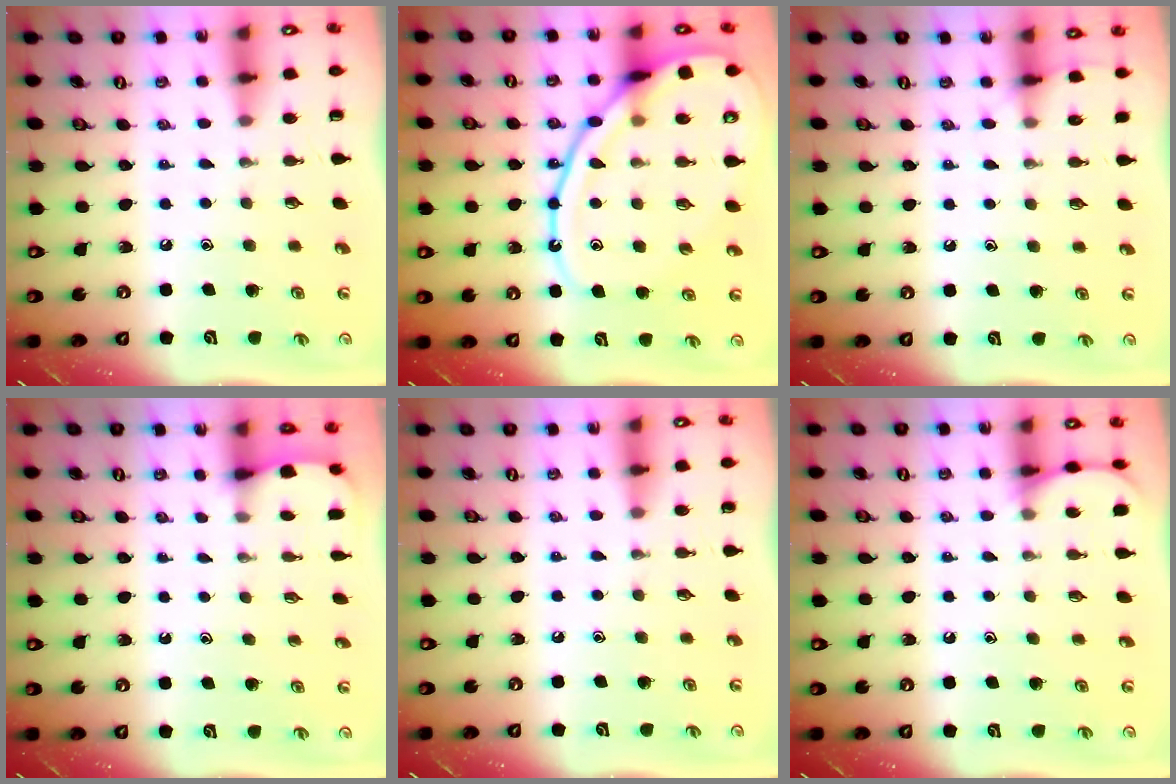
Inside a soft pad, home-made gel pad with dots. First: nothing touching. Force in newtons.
{"total": 16.6, "press": 16.6, "slide": 1.1}
{"total": 4.8, "press": 4.8, "slide": 0.6}
{"total": 1.2, "press": 1.2, "slide": 0.0}
{"total": 0.0}
{"total": 4.9, "press": 4.9, "slide": 0.5}